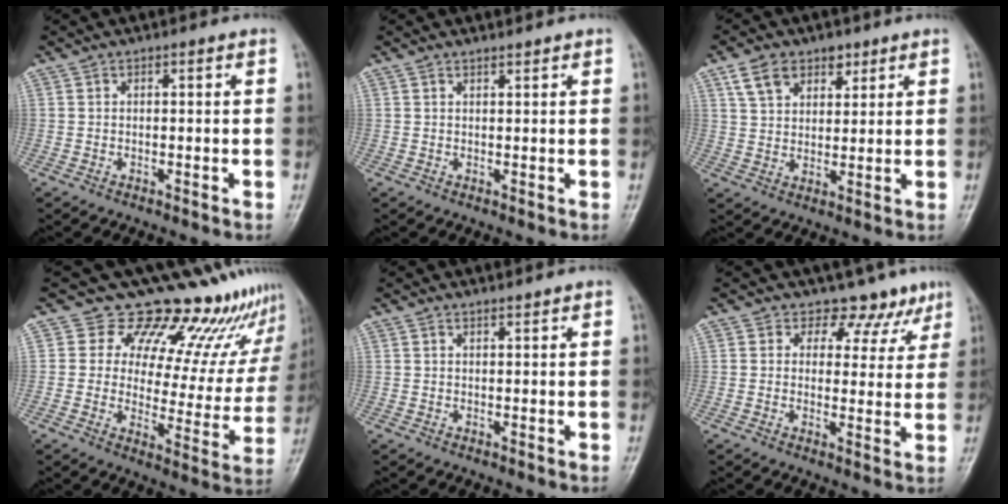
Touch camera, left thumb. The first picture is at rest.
{"total": 0.7, "force": [0.7, 0.1, 0.1], "torque": [-0.003, -0.007, 0.013]}
{"total": 8.0, "force": [4.5, 5.3, 3.9], "torque": [-0.042, -0.013, 0.081]}
{"total": 18.6, "force": [16.5, 7.3, 4.7], "torque": [0.005, -0.135, 0.189]}
{"total": 0.7, "force": [0.7, 0.0, 0.1], "torque": [-0.003, -0.006, 0.012]}
{"total": 7.2, "force": [5.4, 4.8, 0.8], "torque": [0.030, -0.028, 0.052]}